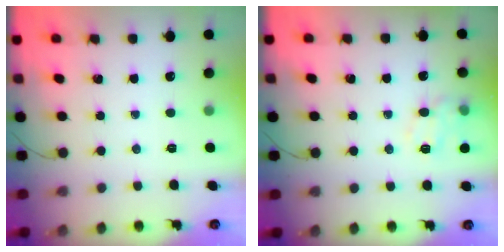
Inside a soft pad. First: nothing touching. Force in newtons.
{"total": 11.3, "press": 11.3, "slide": 0.8}